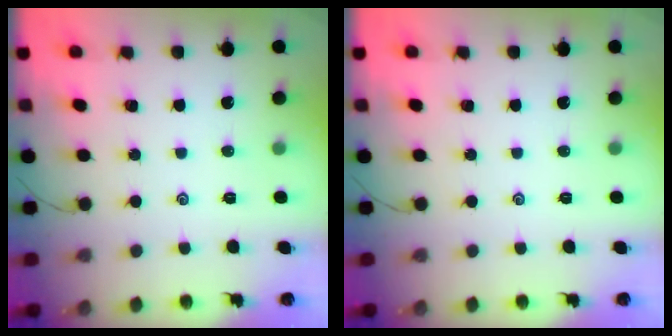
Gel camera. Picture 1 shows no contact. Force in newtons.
{"total": 0.0}